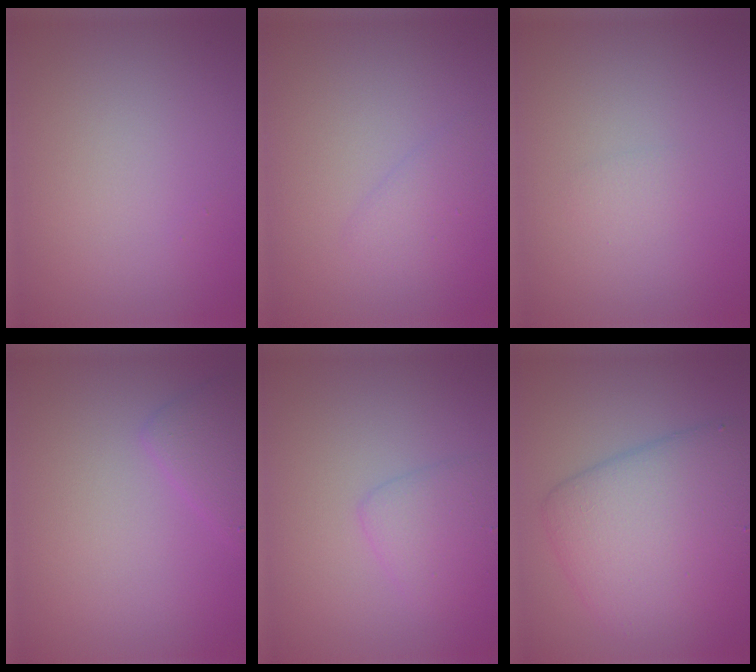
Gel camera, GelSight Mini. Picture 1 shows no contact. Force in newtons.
{"total": 1.4, "press": 1.4, "slide": 0.1}
{"total": 0.7, "press": 0.7, "slide": 0.0}
{"total": 1.9, "press": 1.9, "slide": 0.1}
{"total": 2.2, "press": 2.2, "slide": 0.1}
{"total": 7.6, "press": 7.6, "slide": 0.2}